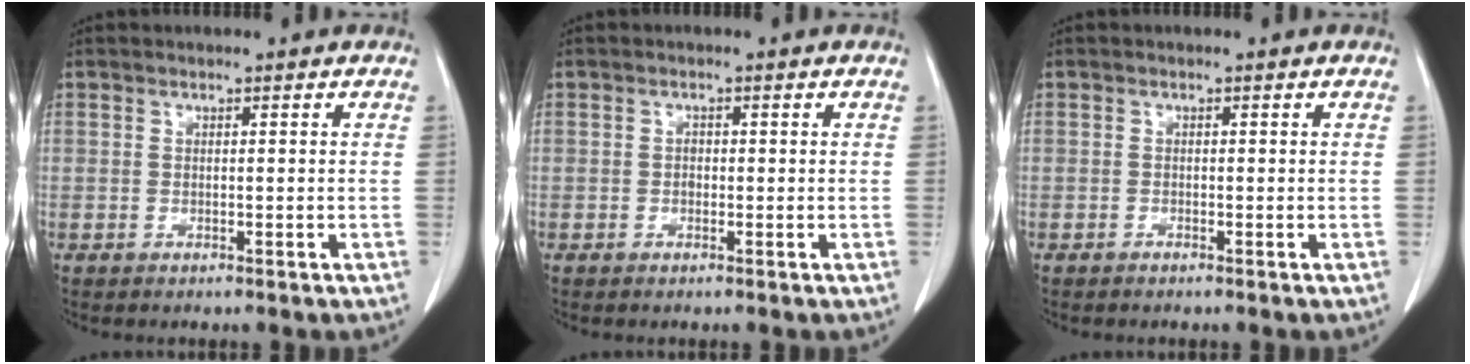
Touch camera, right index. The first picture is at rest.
{"total": 0.9, "force": [-0.2, 0.7, 0.5], "torque": [-0.006, 0.003, -0.005]}
{"total": 0.0}